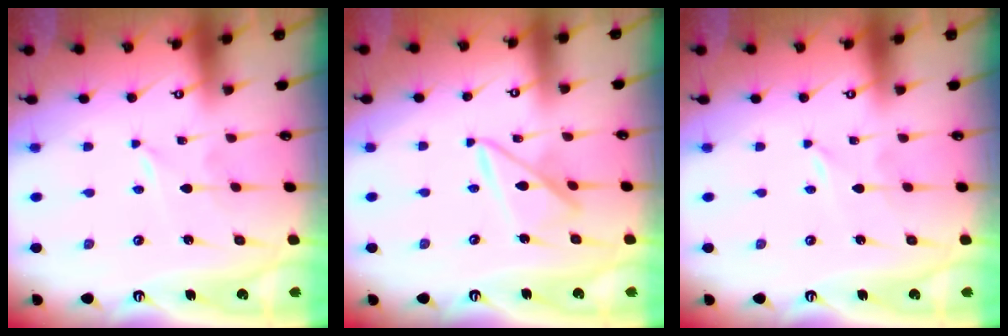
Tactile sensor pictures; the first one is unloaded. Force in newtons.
{"total": 10.4, "press": 10.4, "slide": 0.9}
{"total": 0.0}